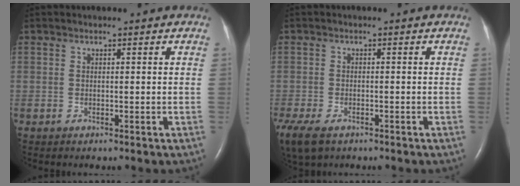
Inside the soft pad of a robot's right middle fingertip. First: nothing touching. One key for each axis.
{"total": 13.3, "fx": -7.9, "fy": 8.0, "fz": 7.2, "tx": -0.216, "ty": -0.031, "tz": -0.117}